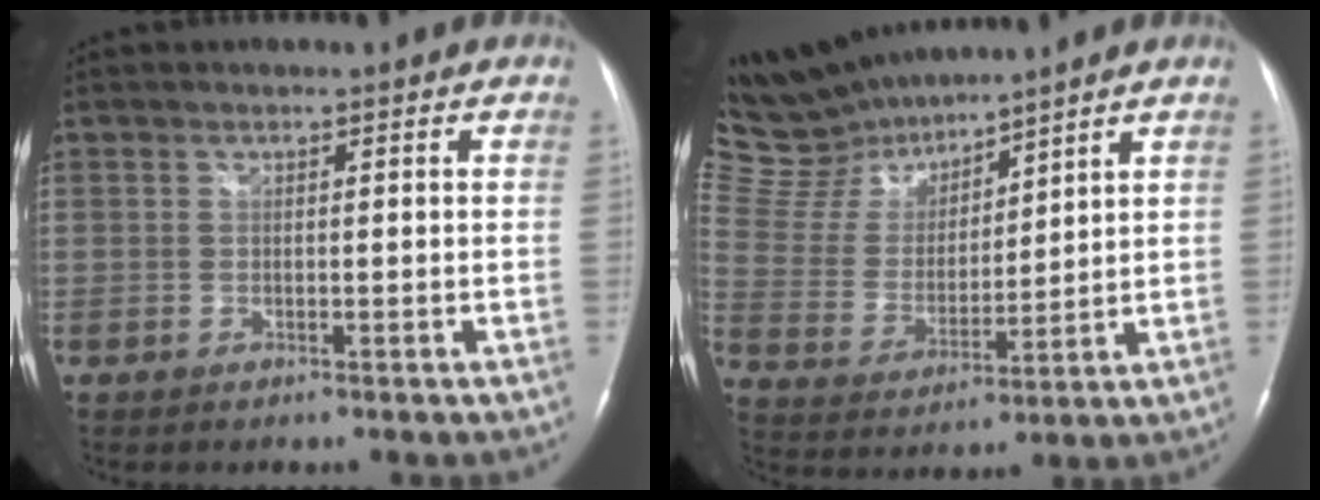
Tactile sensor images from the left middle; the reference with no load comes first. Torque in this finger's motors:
{"motor_torque": [-0.04, -0.85, -0.08, -0.03]}